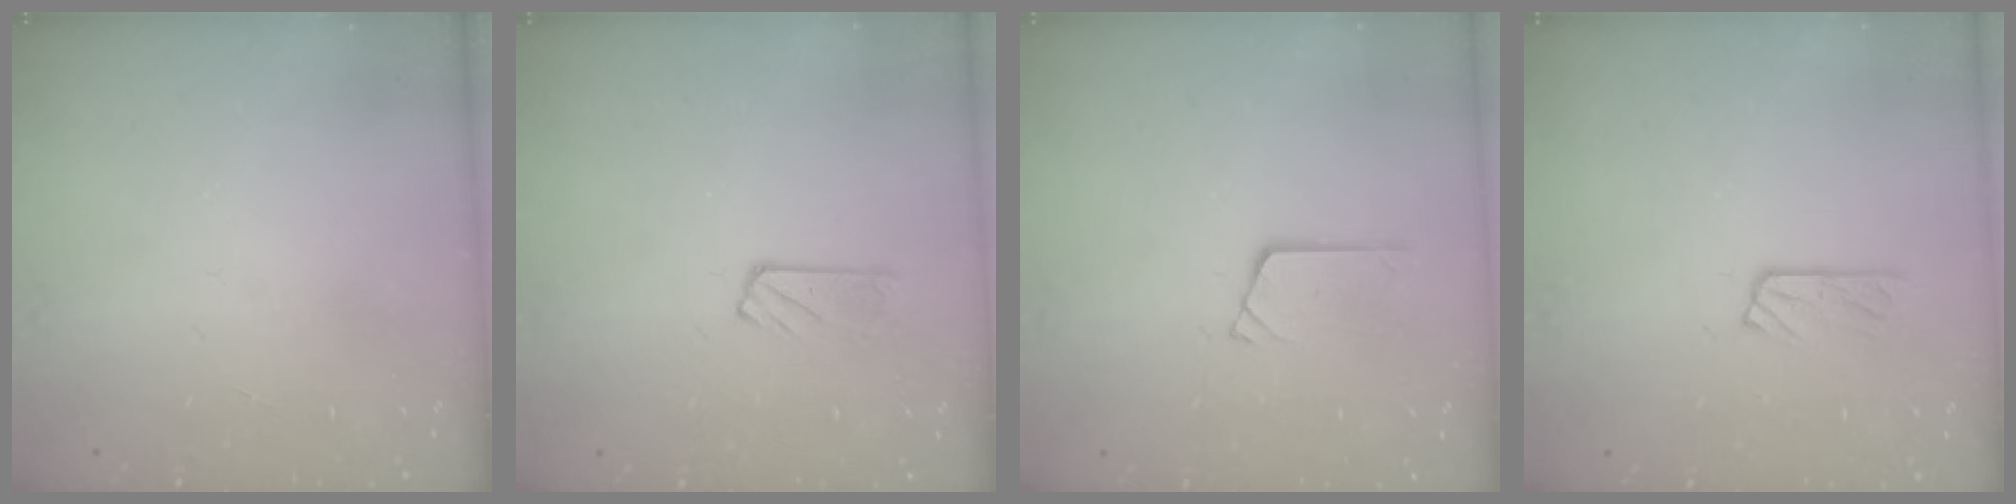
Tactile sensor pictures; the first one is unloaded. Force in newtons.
{"total": 3.9, "press": 3.9, "slide": 0.4}
{"total": 2.8, "press": 2.8, "slide": 0.2}
{"total": 5.8, "press": 5.8, "slide": 0.2}